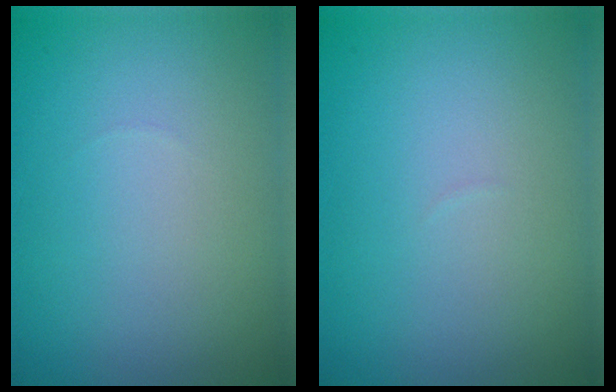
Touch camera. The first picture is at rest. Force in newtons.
{"total": 0.0}